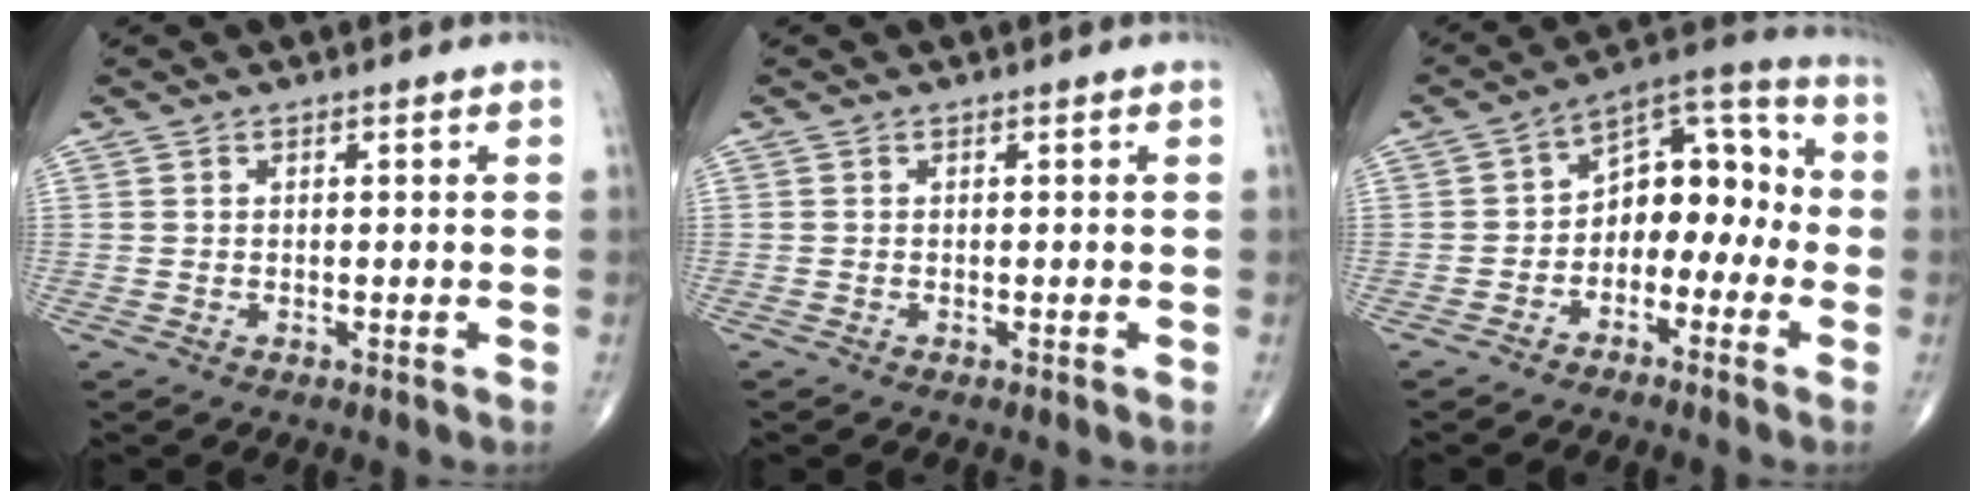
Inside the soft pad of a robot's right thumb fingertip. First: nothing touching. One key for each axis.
{"total": 0.0}
{"total": 11.8, "fx": -2.5, "fy": 7.8, "fz": 8.5, "tx": -0.082, "ty": 0.058, "tz": -0.056}